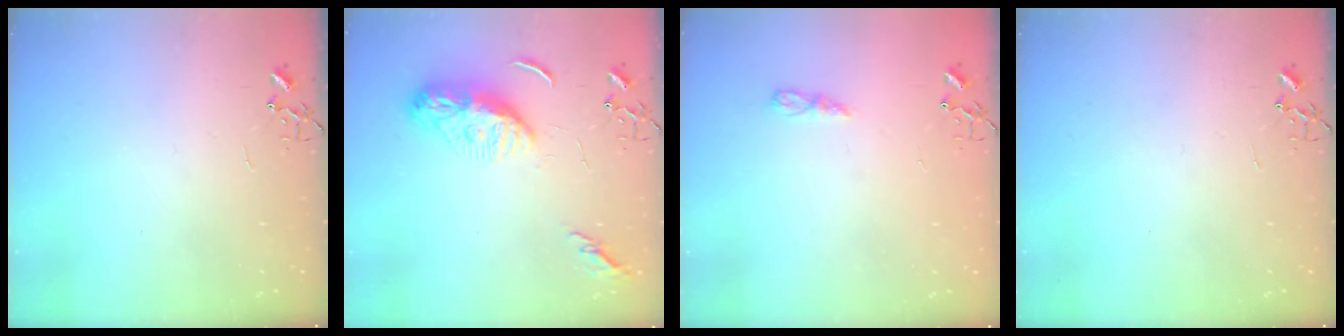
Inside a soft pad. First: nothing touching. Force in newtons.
{"total": 10.5, "press": 10.4, "slide": 1.1}
{"total": 5.2, "press": 5.2, "slide": 0.7}
{"total": 0.0}